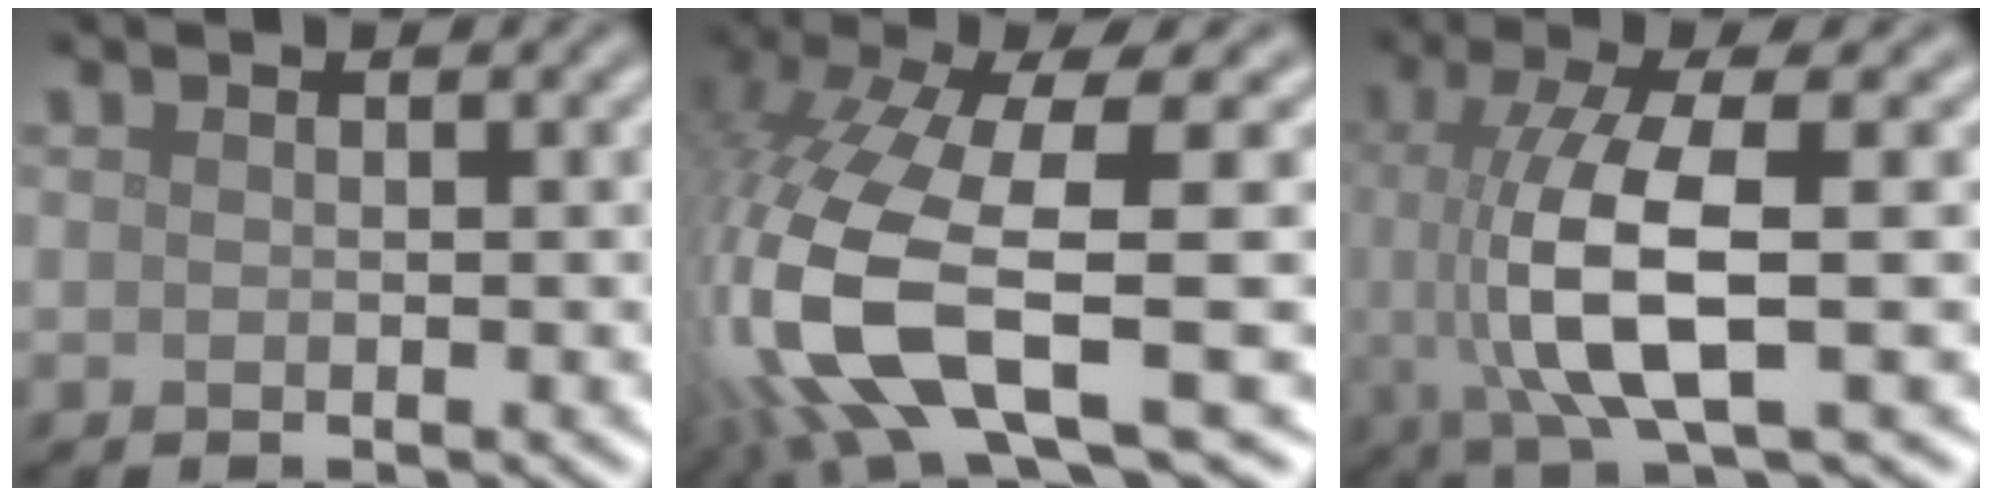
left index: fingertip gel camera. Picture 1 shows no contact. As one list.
[{"total": 13.7, "force": [-3.2, 4.7, 12.5], "torque": [-0.289, -0.016, -0.051]}, {"total": 8.5, "force": [-0.4, 2.5, 8.1], "torque": [-0.153, -0.005, -0.005]}]